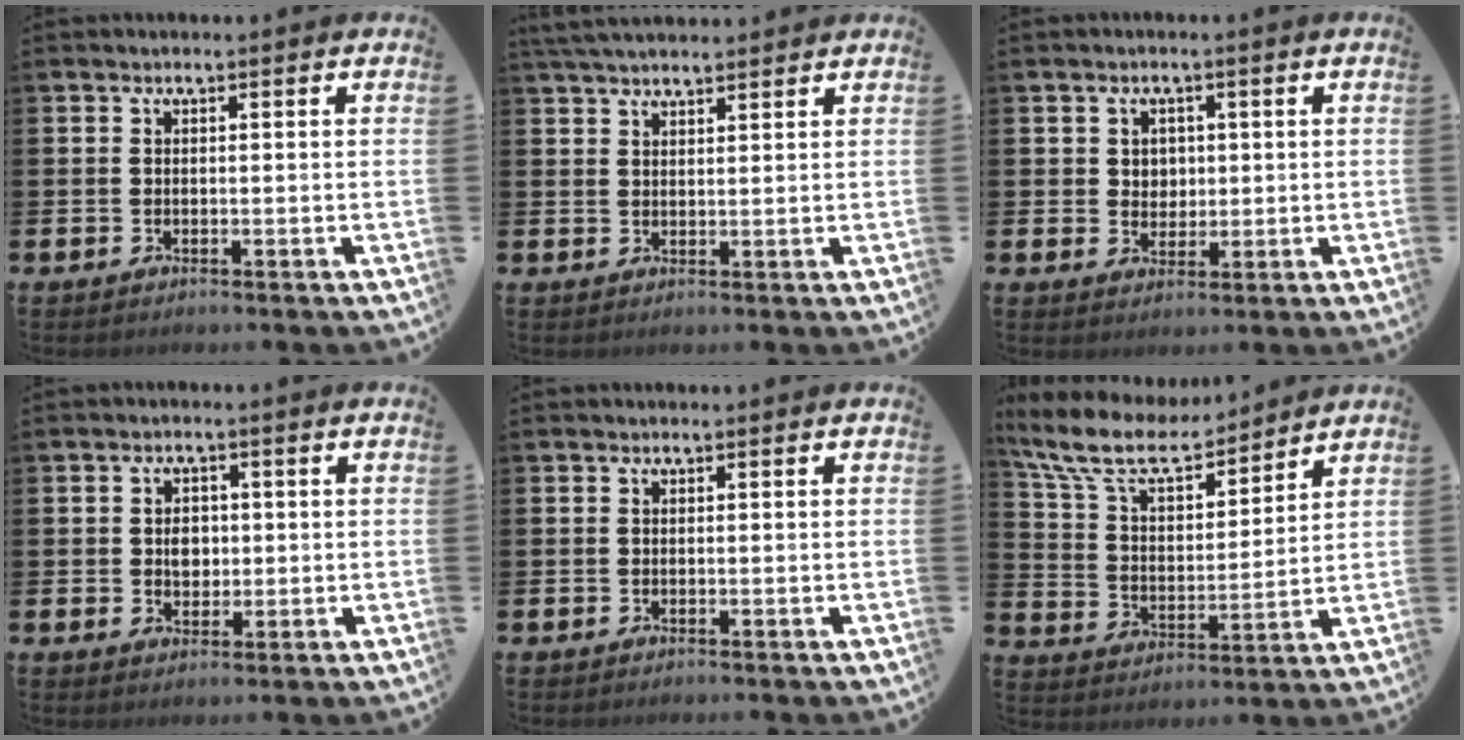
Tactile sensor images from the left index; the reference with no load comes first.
{"total": 3.7, "force": [3.6, 0.5, 0.9], "torque": [-0.020, -0.011, 0.065]}
{"total": 2.6, "force": [1.0, 2.3, 0.7], "torque": [0.002, 0.001, 0.011]}
{"total": 2.8, "force": [0.2, 2.2, 1.8], "torque": [-0.008, -0.001, -0.005]}
{"total": 0.0}
{"total": 10.3, "force": [8.9, 3.1, 4.1], "torque": [-0.119, -0.049, 0.158]}